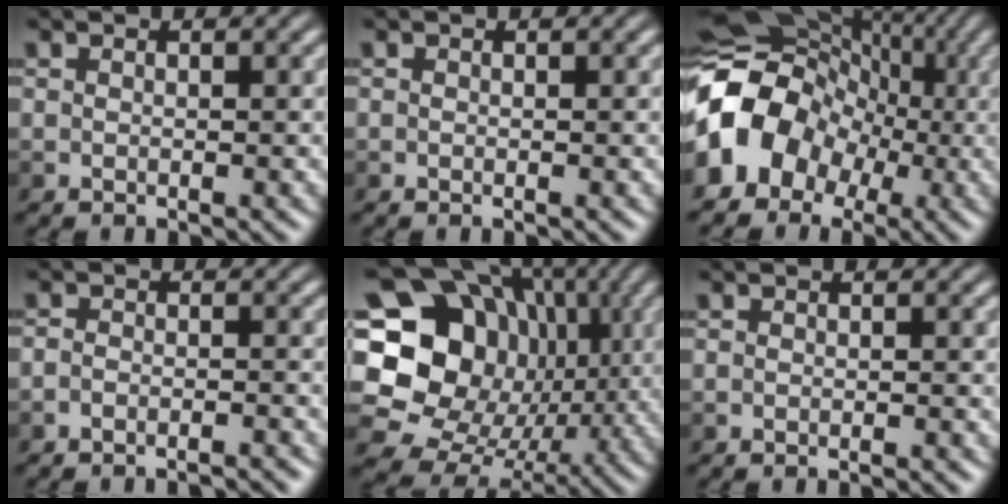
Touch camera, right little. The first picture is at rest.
{"total": 0.0}
{"total": 10.7, "force": [-2.0, 9.0, 5.5], "torque": [-0.098, 0.006, -0.050]}
{"total": 3.3, "force": [-3.1, 0.7, 0.8], "torque": [-0.009, 0.015, -0.044]}
{"total": 19.4, "force": [1.9, 17.2, 8.9], "torque": [-0.166, 0.043, 0.009]}
{"total": 0.9, "force": [-0.8, 0.1, 0.4], "torque": [-0.002, -0.004, -0.015]}